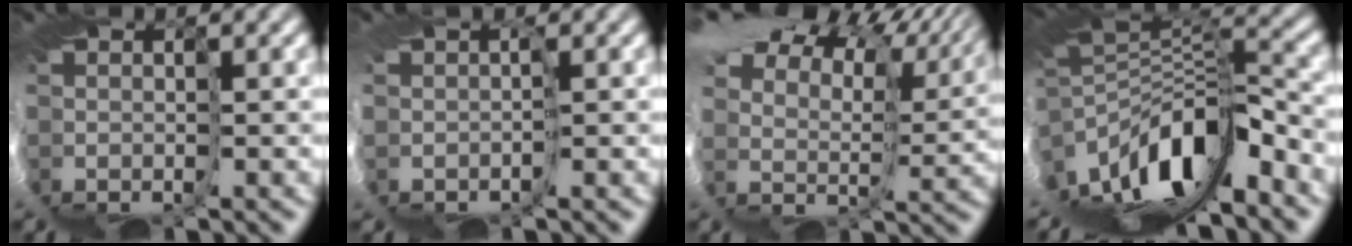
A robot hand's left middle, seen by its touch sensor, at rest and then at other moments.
{"total": 1.5, "force": [-0.2, -1.4, -0.4], "torque": [0.016, -0.004, 0.017]}
{"total": 13.1, "force": [11.9, 3.1, 4.5], "torque": [-0.102, 0.039, 0.240]}
{"total": 5.8, "force": [-3.1, -1.6, 4.7], "torque": [-0.091, 0.018, -0.039]}